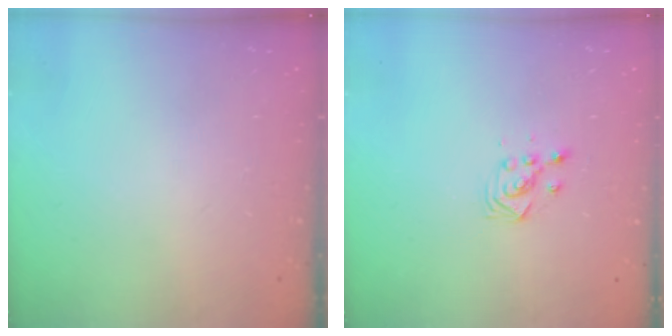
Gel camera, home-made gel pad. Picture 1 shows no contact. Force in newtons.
{"total": 2.9, "press": 2.9, "slide": 0.3}